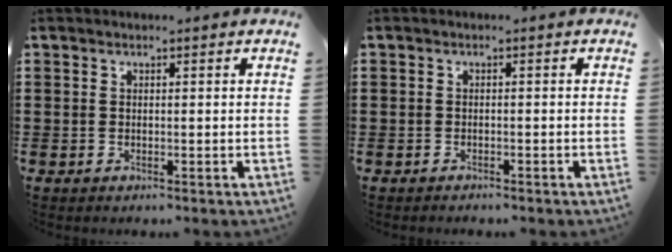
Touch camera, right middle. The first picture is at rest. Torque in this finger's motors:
{"motor_torque": [-0.29, 0.15, -0.56, -0.21]}